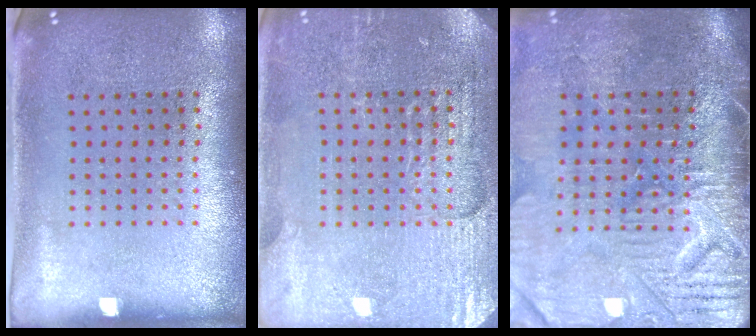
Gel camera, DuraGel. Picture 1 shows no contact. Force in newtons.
{"total": 3.3, "press": 3.3, "slide": 0.7}
{"total": 4.8, "press": 4.2, "slide": 2.4}